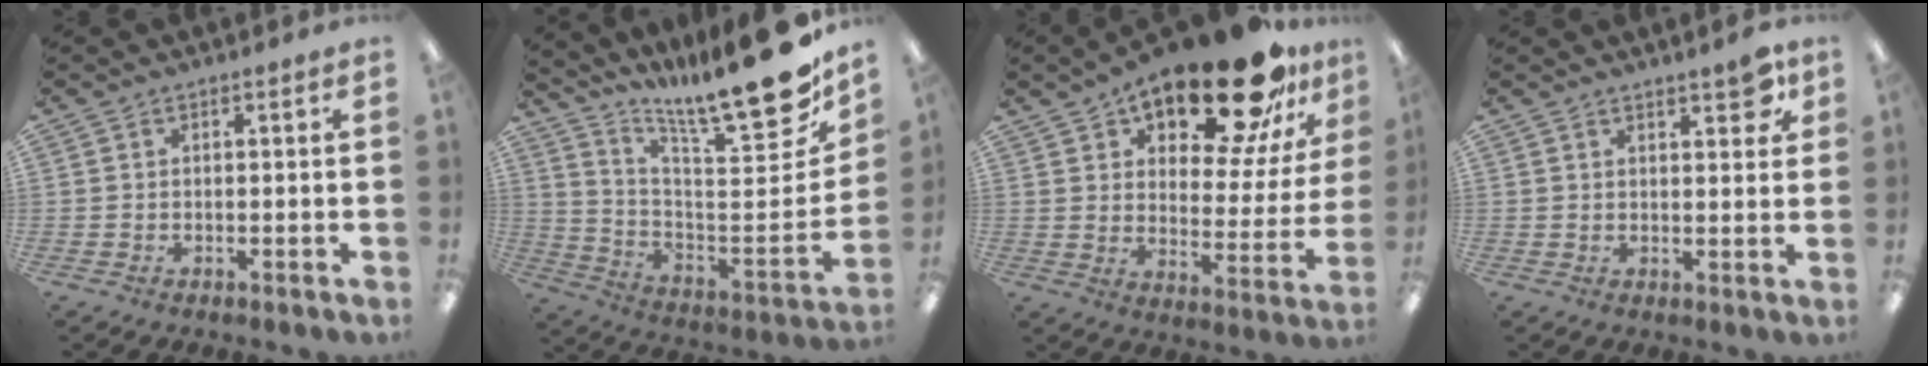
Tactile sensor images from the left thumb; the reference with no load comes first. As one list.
[{"total": 19.6, "force": [15.4, 2.9, 11.8], "torque": [-0.154, -0.135, 0.239]}, {"total": 23.5, "force": [18.0, 8.3, 12.7], "torque": [-0.191, -0.116, 0.298]}, {"total": 4.9, "force": [3.5, 1.6, 3.1], "torque": [-0.036, -0.017, 0.056]}]